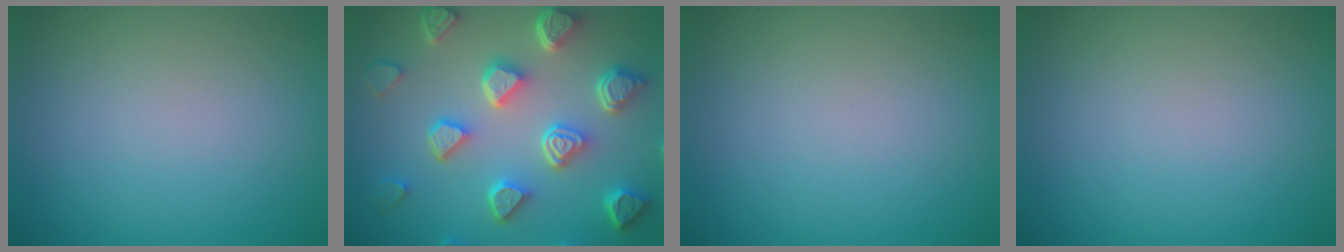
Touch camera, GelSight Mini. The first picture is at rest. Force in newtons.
{"total": 7.5, "press": 5.7, "slide": 4.8}
{"total": 0.0}
{"total": 0.0}